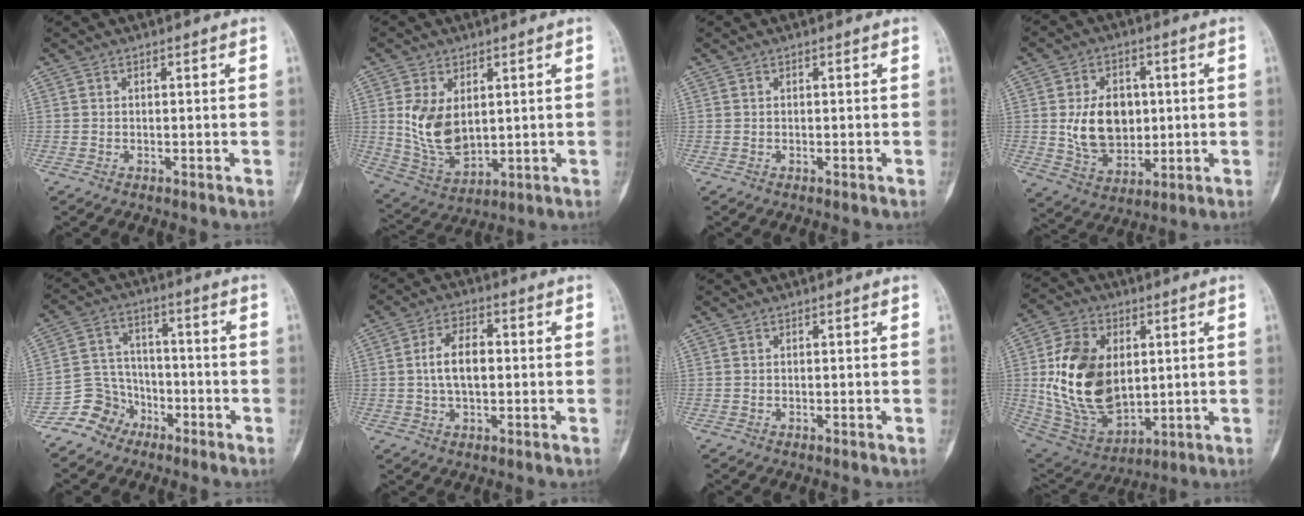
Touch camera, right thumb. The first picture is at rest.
{"total": 10.8, "force": [2.0, 6.7, 8.2], "torque": [-0.141, -0.018, 0.059]}
{"total": 0.0}
{"total": 12.3, "force": [0.8, 9.0, 8.4], "torque": [-0.106, -0.008, 0.026]}
{"total": 7.9, "force": [-5.3, 5.9, 0.5], "torque": [0.026, 0.057, -0.107]}
{"total": 7.4, "force": [0.2, 4.1, 6.2], "torque": [-0.105, 0.015, -0.001]}
{"total": 0.0}
{"total": 20.4, "force": [2.0, 13.4, 15.2], "torque": [-0.259, -0.016, 0.056]}